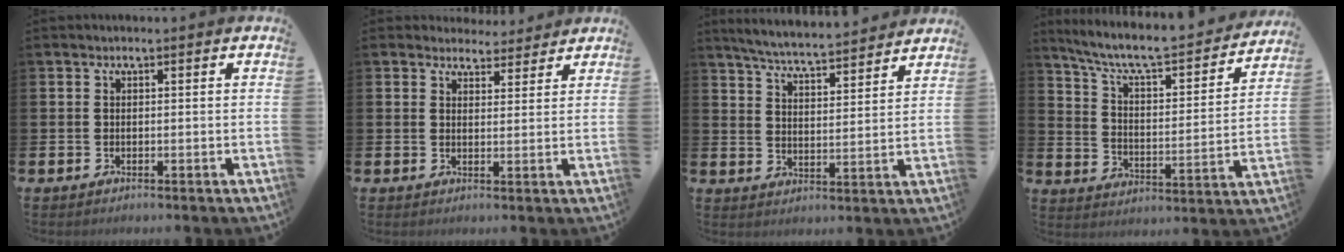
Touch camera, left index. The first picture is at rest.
{"total": 3.7, "force": [3.5, 1.3, -0.1], "torque": [0.003, -0.020, 0.062]}
{"total": 5.3, "force": [5.2, 0.1, 0.7], "torque": [-0.040, -0.035, 0.093]}
{"total": 7.9, "force": [7.1, 1.4, 3.2], "torque": [-0.102, -0.049, 0.118]}